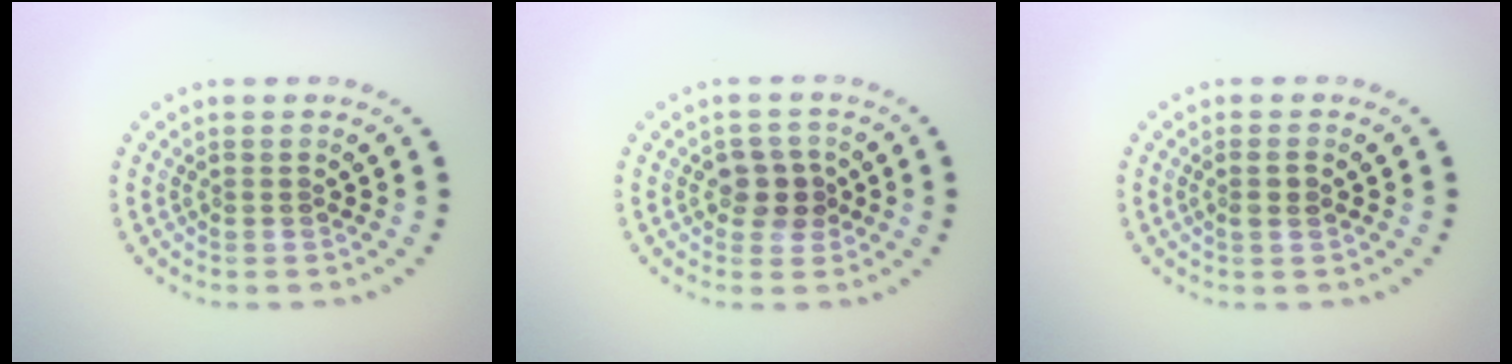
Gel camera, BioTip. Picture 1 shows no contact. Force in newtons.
{"total": 2.6, "press": 2.5, "slide": 0.9}
{"total": 1.3, "press": 1.2, "slide": 0.5}